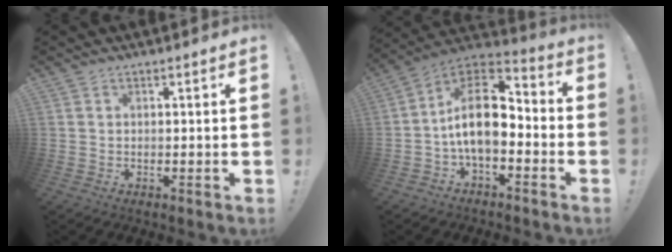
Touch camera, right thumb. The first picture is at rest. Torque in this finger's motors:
{"motor_torque": [0.10, 0.56, 0.87, -0.73, 0.24]}